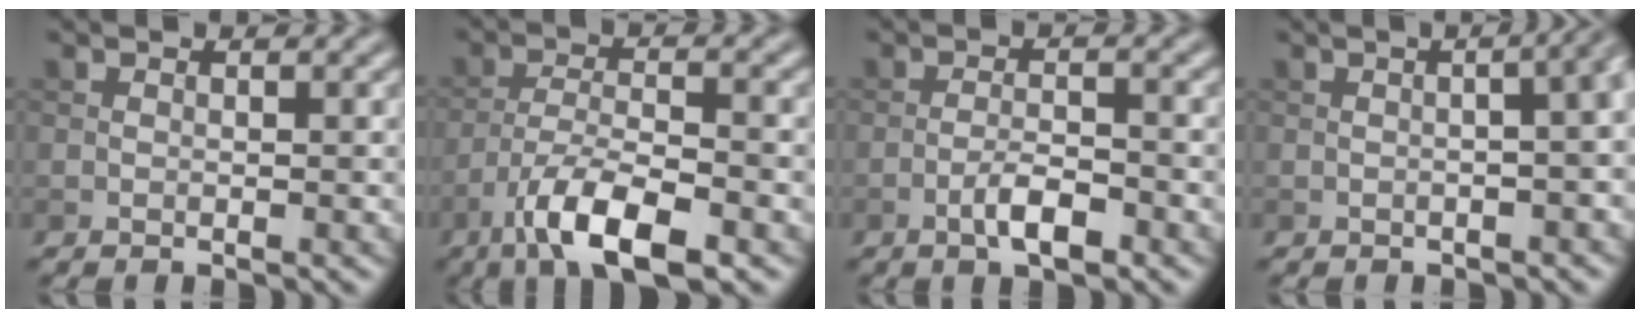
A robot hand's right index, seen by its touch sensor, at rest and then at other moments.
{"total": 8.0, "force": [-4.7, 2.4, 6.1], "torque": [-0.110, 0.001, -0.089]}
{"total": 3.3, "force": [-1.7, 0.8, 2.6], "torque": [-0.050, 0.006, -0.035]}
{"total": 13.5, "force": [1.9, 7.4, 11.2], "torque": [-0.030, 0.057, -0.019]}